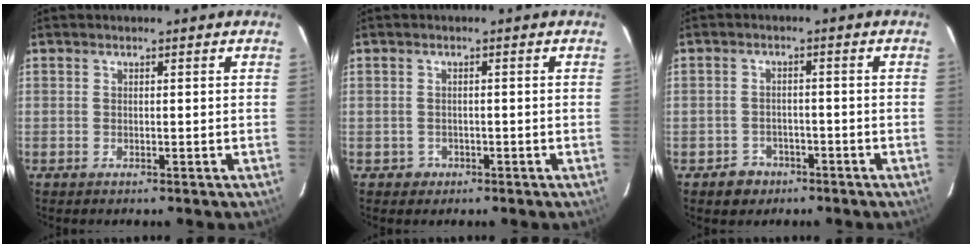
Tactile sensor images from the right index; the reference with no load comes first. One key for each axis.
{"total": 1.9, "fx": -0.8, "fy": 1.8, "fz": 0.2, "tx": -0.004, "ty": 0.004, "tz": -0.007}
{"total": 4.2, "fx": -2.5, "fy": 3.4, "fz": 0.4, "tx": -0.022, "ty": 0.014, "tz": -0.033}